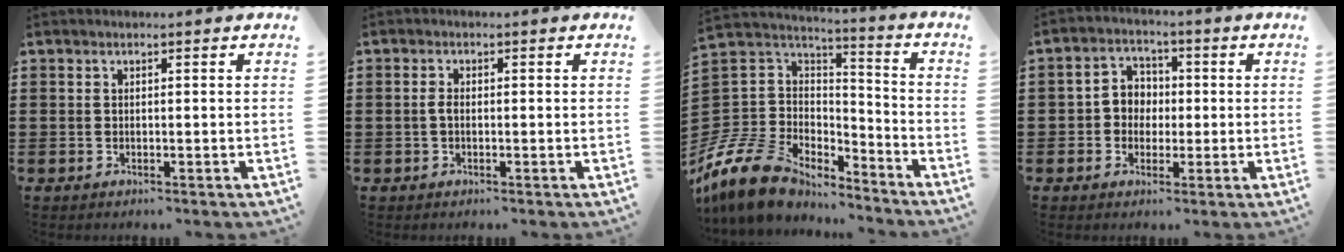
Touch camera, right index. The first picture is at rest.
{"total": 1.3, "force": [-0.3, 0.5, 1.2], "torque": [-0.038, -0.006, -0.011]}
{"total": 12.8, "force": [-10.1, 6.6, 4.4], "torque": [-0.132, 0.023, -0.192]}
{"total": 4.1, "force": [-0.5, 3.9, 1.2], "torque": [-0.038, 0.015, -0.014]}